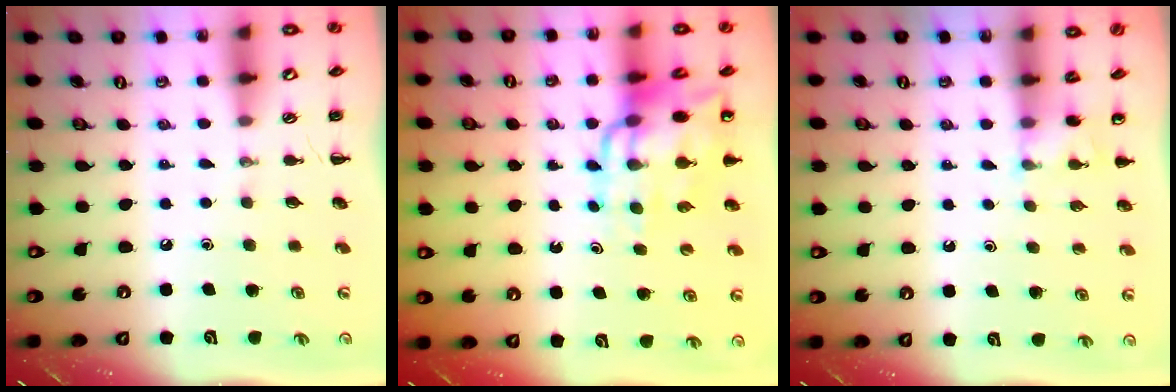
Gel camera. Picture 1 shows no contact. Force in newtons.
{"total": 14.7, "press": 14.2, "slide": 3.6}
{"total": 3.6, "press": 3.5, "slide": 1.1}